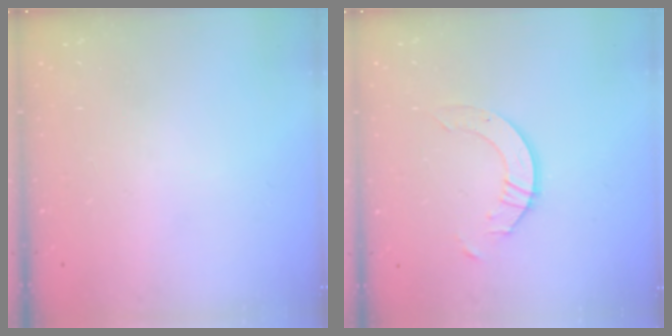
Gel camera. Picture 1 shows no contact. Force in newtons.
{"total": 3.9, "press": 3.9, "slide": 0.4}